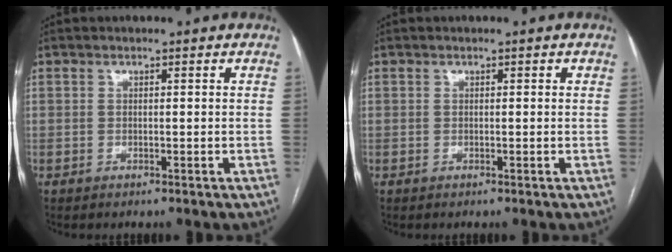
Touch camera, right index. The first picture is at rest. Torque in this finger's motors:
{"motor_torque": [-0.08, 0.21, -0.02, 0.00]}